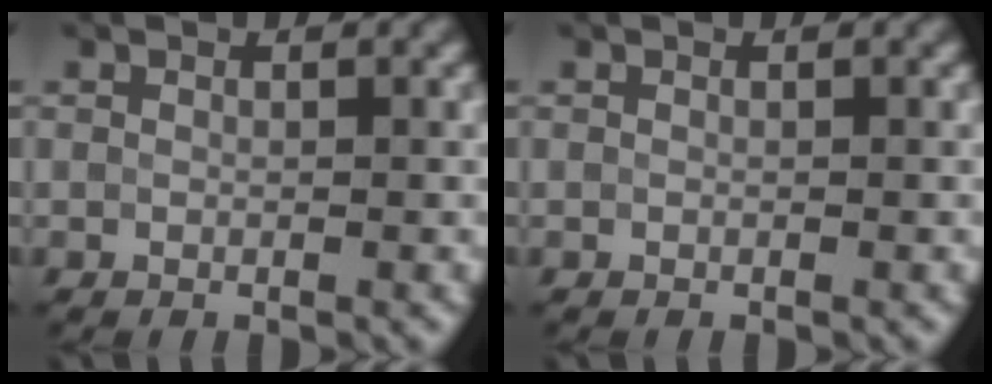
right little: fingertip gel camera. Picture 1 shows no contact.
{"total": 0.0}